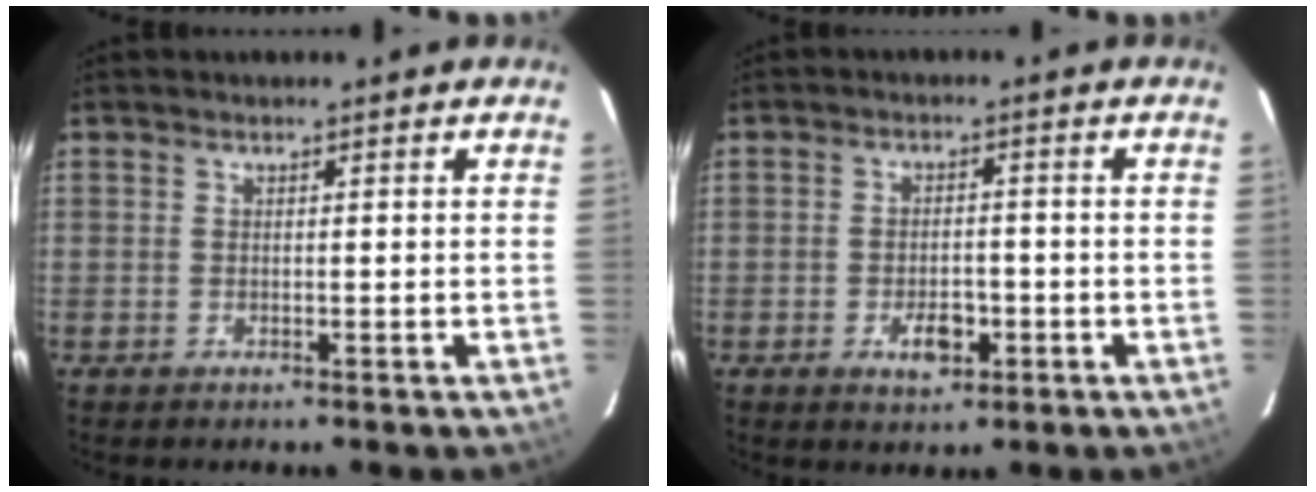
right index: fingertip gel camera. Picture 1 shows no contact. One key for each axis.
{"total": 5.1, "fx": -2.1, "fy": 2.8, "fz": 3.7, "tx": -0.069, "ty": -0.001, "tz": -0.029}